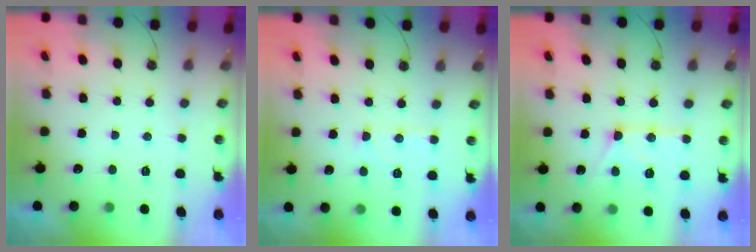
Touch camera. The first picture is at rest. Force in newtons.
{"total": 7.4, "press": 7.4, "slide": 0.5}
{"total": 13.2, "press": 13.1, "slide": 1.2}